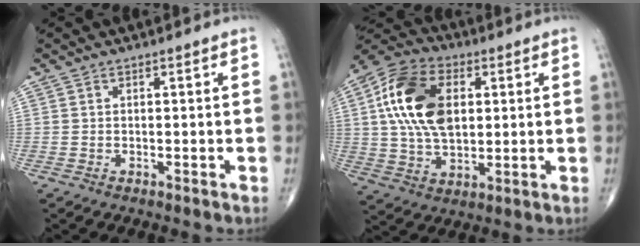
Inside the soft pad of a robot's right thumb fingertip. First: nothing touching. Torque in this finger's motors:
{"motor_torque": [1.43, 2.32, 1.72, 0.33, 0.19]}